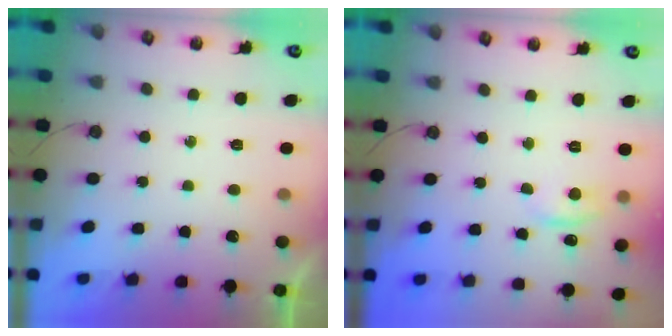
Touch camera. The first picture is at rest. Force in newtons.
{"total": 4.4, "press": 4.4, "slide": 0.6}